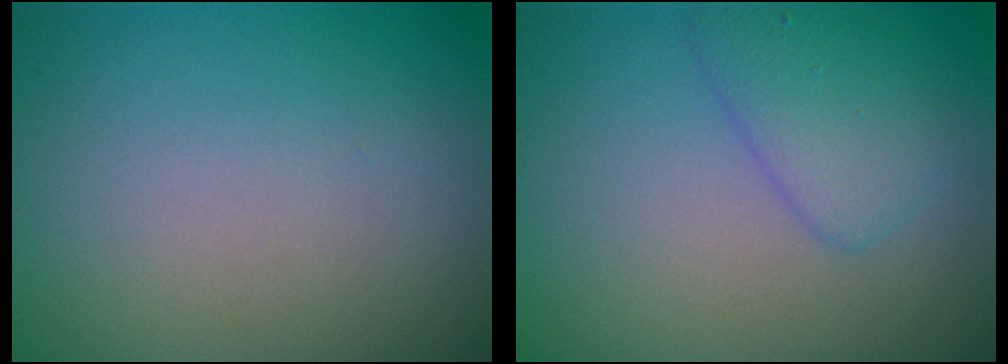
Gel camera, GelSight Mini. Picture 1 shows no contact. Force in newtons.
{"total": 2.8, "press": 2.8, "slide": 0.1}